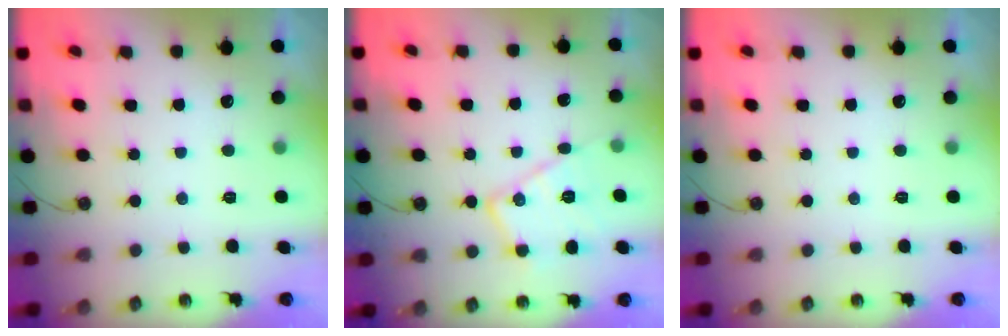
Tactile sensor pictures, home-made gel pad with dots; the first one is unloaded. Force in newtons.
{"total": 12.7, "press": 12.7, "slide": 0.7}
{"total": 0.0}